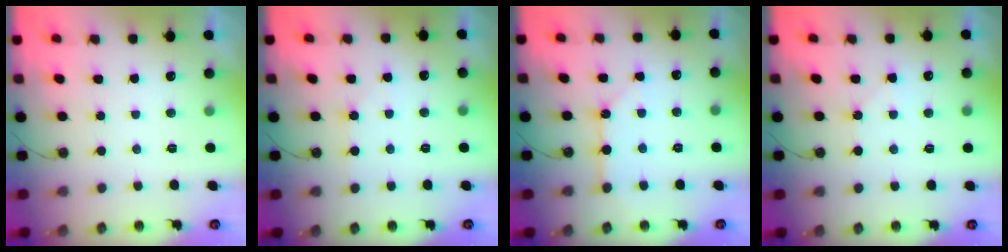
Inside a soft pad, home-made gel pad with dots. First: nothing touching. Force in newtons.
{"total": 2.1, "press": 2.0, "slide": 0.5}
{"total": 2.5, "press": 2.5, "slide": 0.2}
{"total": 4.6, "press": 4.5, "slide": 0.7}